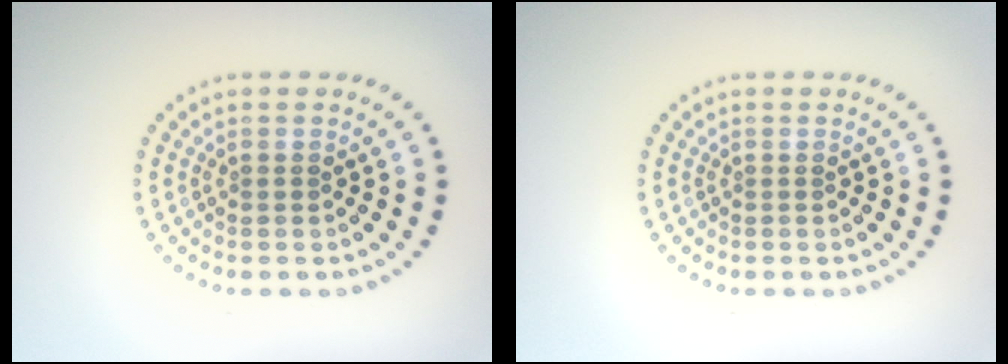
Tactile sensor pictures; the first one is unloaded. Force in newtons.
{"total": 0.0}